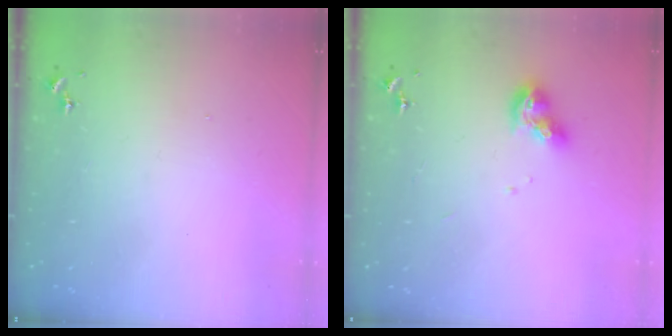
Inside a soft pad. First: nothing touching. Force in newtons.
{"total": 10.2, "press": 10.1, "slide": 0.9}